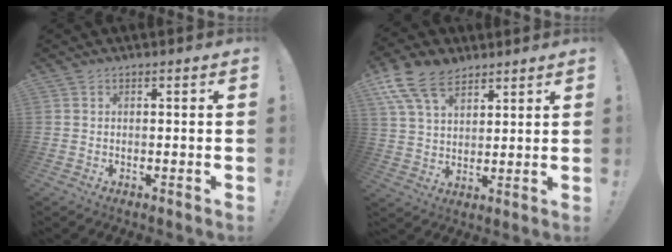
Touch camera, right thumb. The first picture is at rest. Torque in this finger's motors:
{"motor_torque": [0.30, 0.43, 0.82, 0.33, 0.22]}